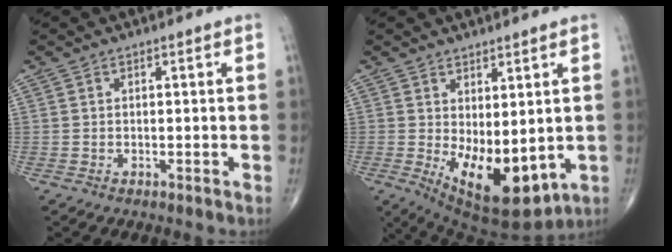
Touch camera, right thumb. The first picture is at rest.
{"total": 12.9, "force": [-1.1, 6.1, 11.3], "torque": [-0.167, -0.026, 0.009]}